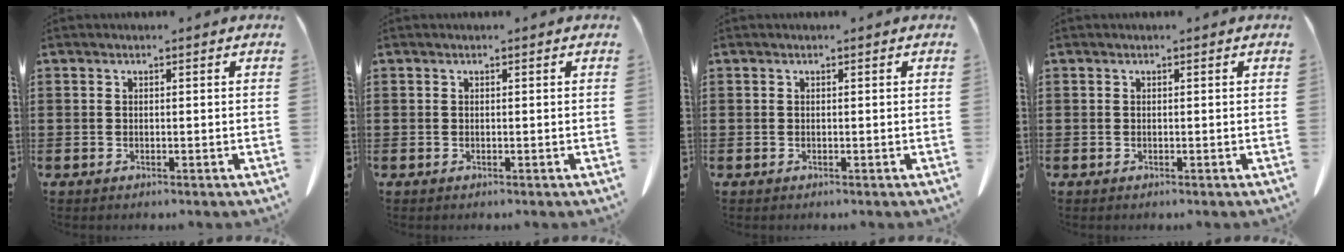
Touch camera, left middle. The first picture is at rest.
{"total": 0.0}
{"total": 0.0}
{"total": 0.0}